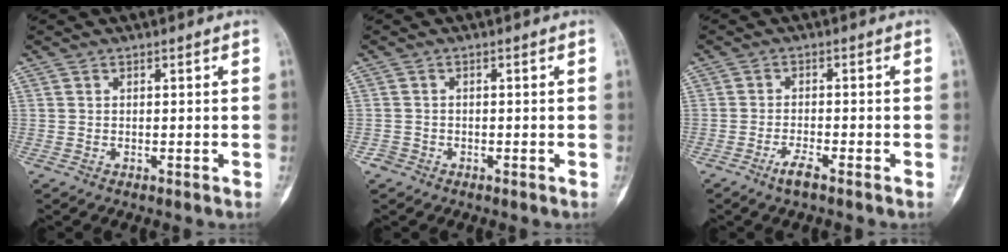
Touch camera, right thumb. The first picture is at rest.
{"total": 1.3, "force": [-0.8, 1.0, -0.1], "torque": [0.004, 0.005, -0.021]}
{"total": 2.7, "force": [-1.9, 0.4, 1.8], "torque": [-0.046, 0.006, -0.040]}